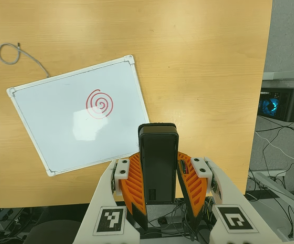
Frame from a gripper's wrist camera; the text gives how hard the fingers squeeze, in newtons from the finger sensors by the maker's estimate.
{"total": 9.4, "left": 7.2, "right": 11.6}